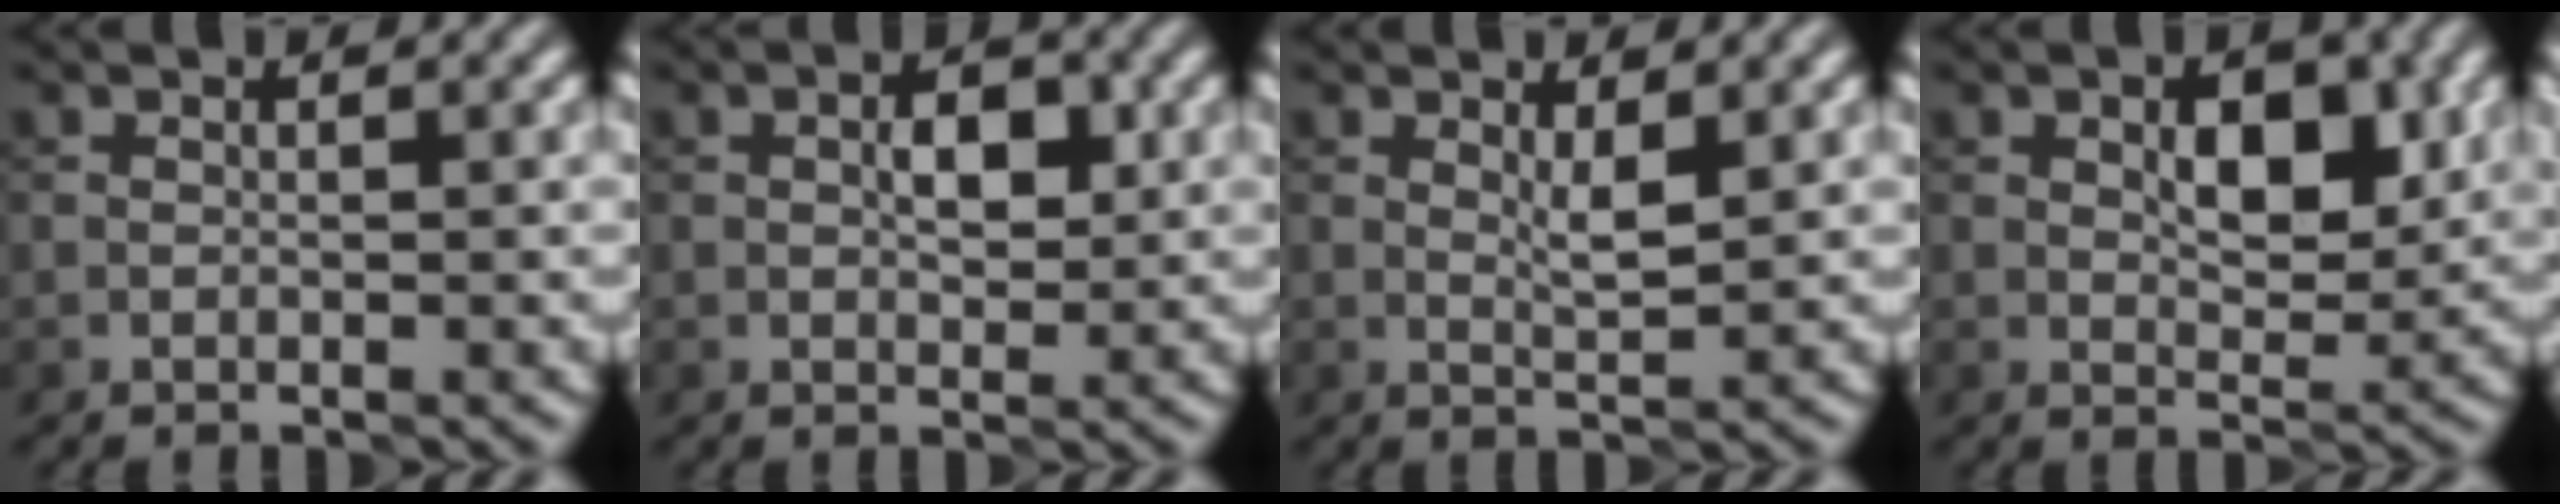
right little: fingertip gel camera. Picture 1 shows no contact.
{"total": 2.6, "force": [0.4, 1.2, 2.2], "torque": [-0.031, 0.005, 0.006]}
{"total": 2.1, "force": [0.8, 0.4, 1.8], "torque": [-0.036, 0.002, 0.018]}
{"total": 4.5, "force": [1.1, 2.4, 3.7], "torque": [-0.051, 0.000, 0.021]}